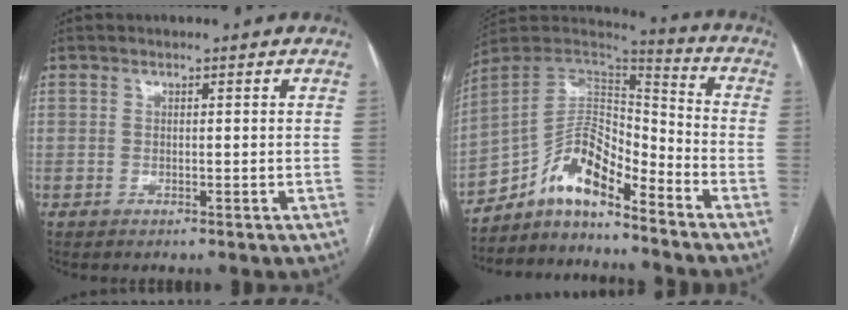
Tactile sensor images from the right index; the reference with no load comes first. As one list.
[{"total": 11.9, "force": [-8.9, 3.2, 7.3], "torque": [-0.123, 0.037, -0.159]}]